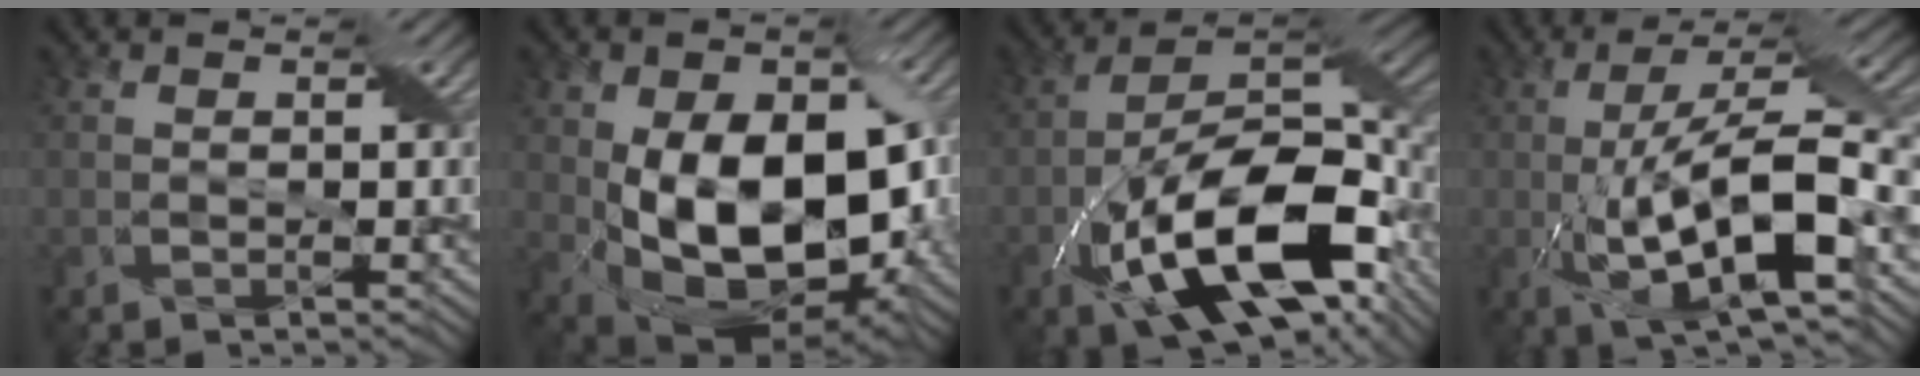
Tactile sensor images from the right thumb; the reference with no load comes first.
{"total": 16.8, "force": [-1.7, 10.4, 13.1], "torque": [-0.212, -0.031, -0.017]}
{"total": 17.9, "force": [-7.0, 8.4, 14.2], "torque": [-0.259, -0.016, -0.127]}
{"total": 15.1, "force": [-3.5, 4.8, 13.8], "torque": [-0.244, 0.003, -0.067]}